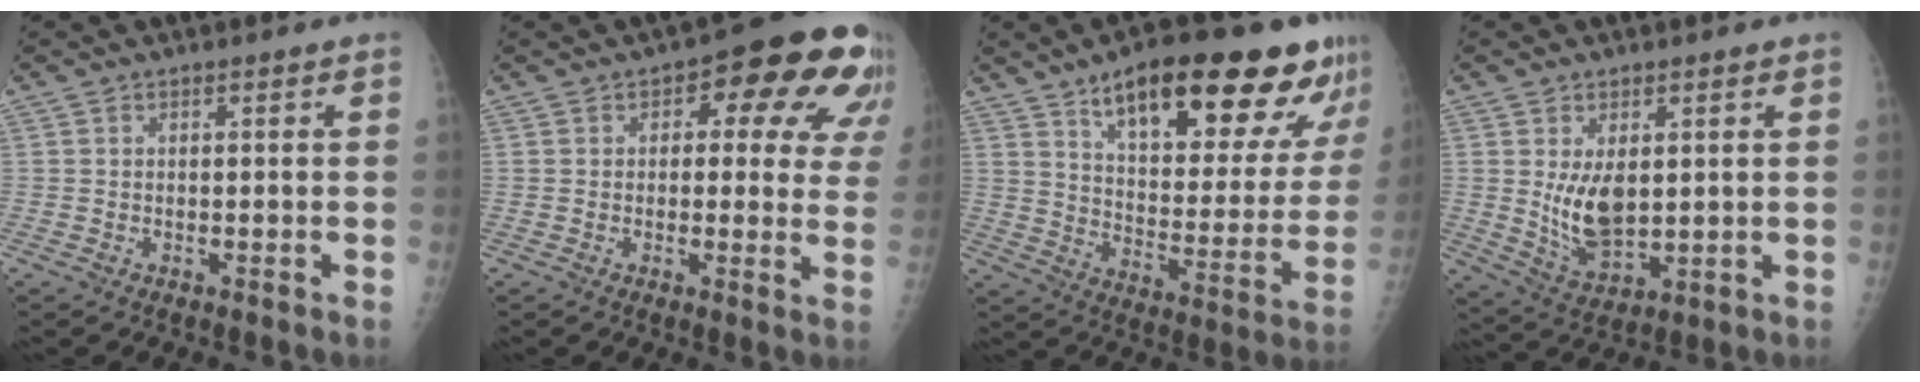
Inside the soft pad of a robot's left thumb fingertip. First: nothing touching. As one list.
[{"total": 15.2, "force": [6.5, 7.7, 11.4], "torque": [-0.072, -0.005, 0.063]}, {"total": 26.9, "force": [16.5, 8.9, 19.3], "torque": [-0.237, -0.048, 0.250]}, {"total": 8.6, "force": [1.3, 4.9, 7.0], "torque": [-0.110, -0.023, 0.040]}]